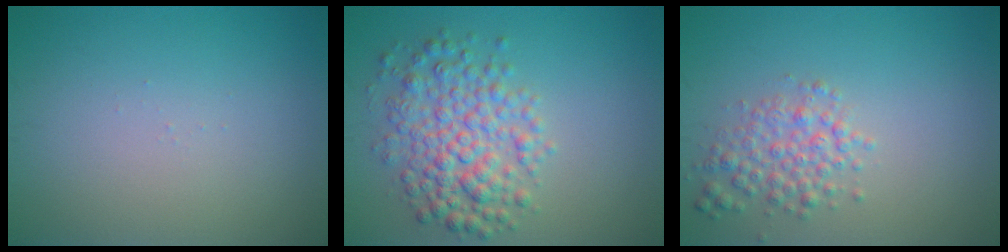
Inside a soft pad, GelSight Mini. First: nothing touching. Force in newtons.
{"total": 5.4, "press": 5.4, "slide": 0.1}
{"total": 2.8, "press": 2.8, "slide": 0.1}